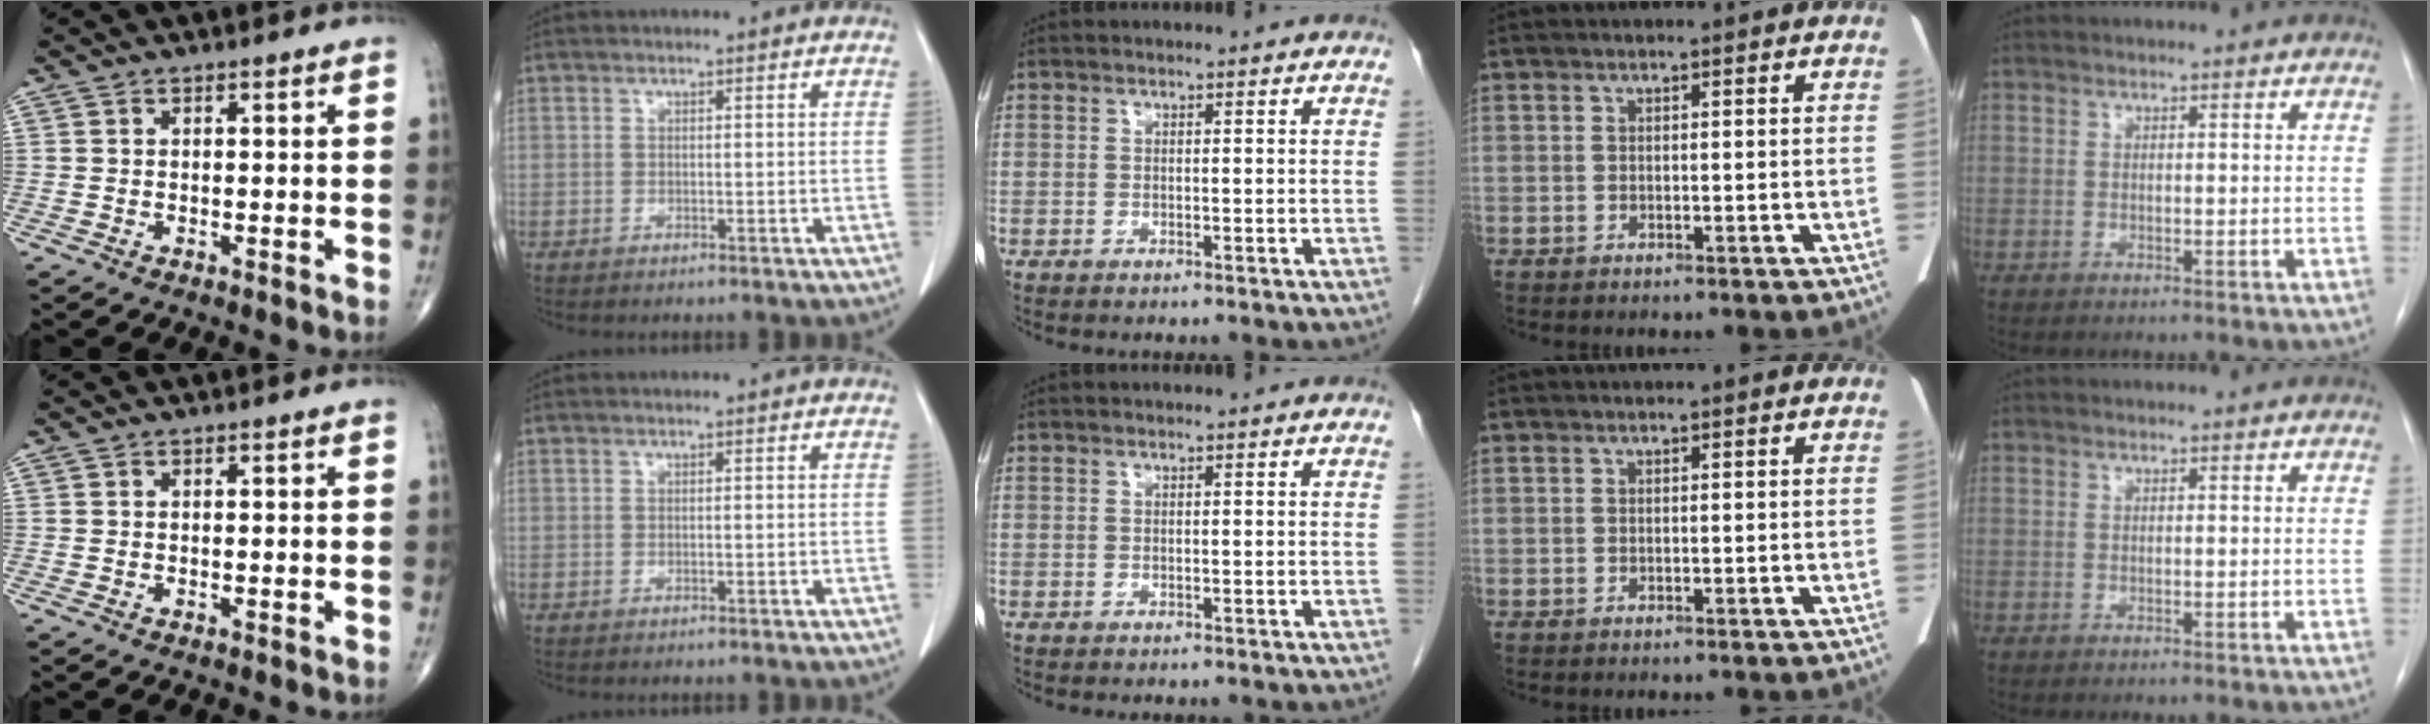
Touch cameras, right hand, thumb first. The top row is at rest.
{}